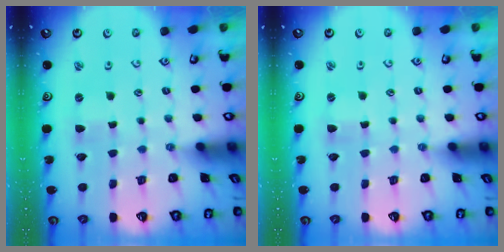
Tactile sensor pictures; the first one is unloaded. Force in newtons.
{"total": 1.1, "press": 1.1, "slide": 0.2}